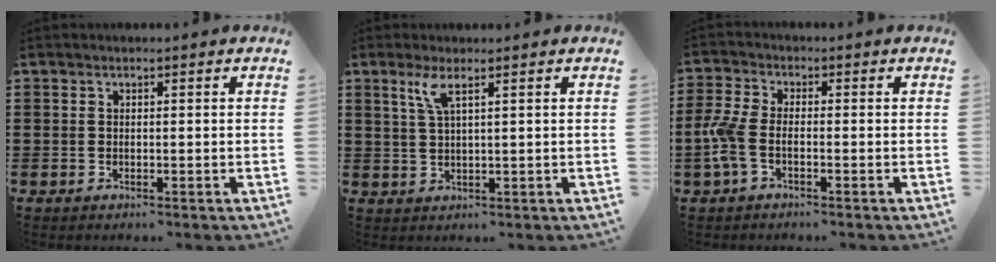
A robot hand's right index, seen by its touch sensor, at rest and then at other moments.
{"total": 3.2, "force": [1.6, 0.3, 2.7], "torque": [-0.059, 0.001, 0.026]}
{"total": 4.5, "force": [-1.5, 1.9, 3.8], "torque": [-0.109, -0.010, -0.039]}